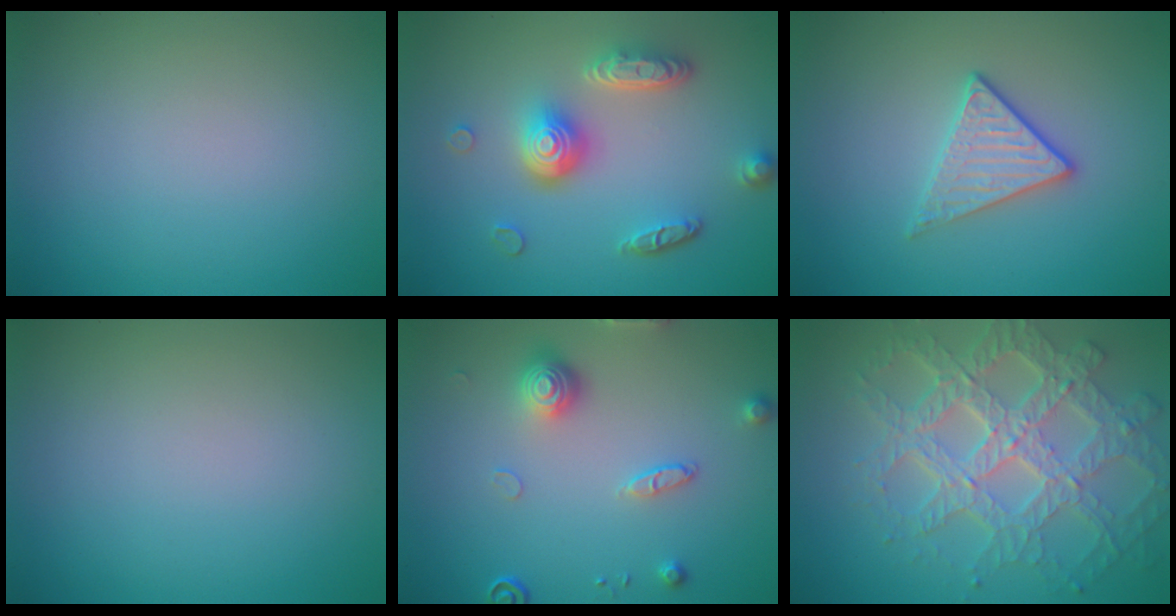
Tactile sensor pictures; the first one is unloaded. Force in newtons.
{"total": 4.8, "press": 3.7, "slide": 3.1}
{"total": 2.7, "press": 2.4, "slide": 1.2}
{"total": 0.0}
{"total": 3.0, "press": 2.8, "slide": 1.1}
{"total": 7.8, "press": 5.8, "slide": 5.3}